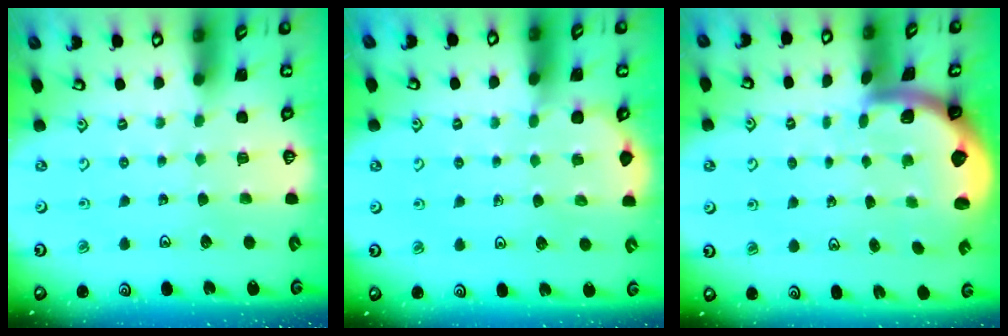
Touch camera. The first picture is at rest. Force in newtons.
{"total": 2.4, "press": 2.4, "slide": 0.1}
{"total": 1.9, "press": 1.9, "slide": 0.3}